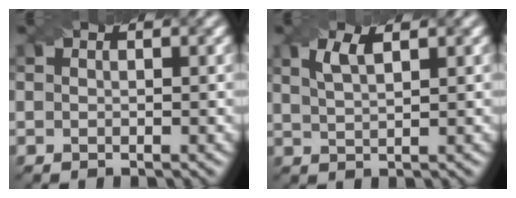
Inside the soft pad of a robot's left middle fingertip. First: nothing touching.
{"total": 2.4, "force": [1.4, 0.7, 1.9], "torque": [-0.037, 0.001, 0.028]}